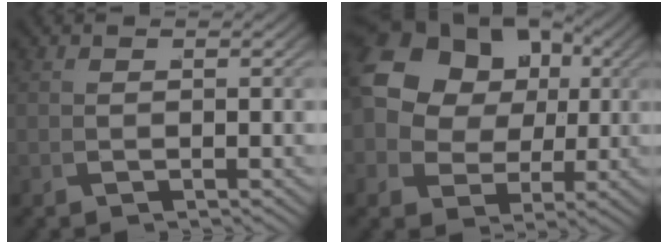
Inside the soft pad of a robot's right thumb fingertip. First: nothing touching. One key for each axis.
{"total": 12.1, "fx": 3.2, "fy": 9.2, "fz": 7.2, "tx": -0.155, "ty": -0.008, "tz": 0.055}